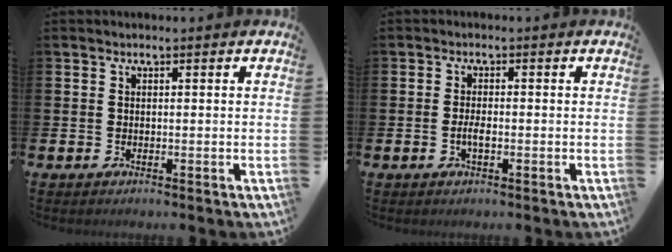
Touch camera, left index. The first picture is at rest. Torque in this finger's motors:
{"motor_torque": [0.48, 0.13, 0.04, 0.06]}